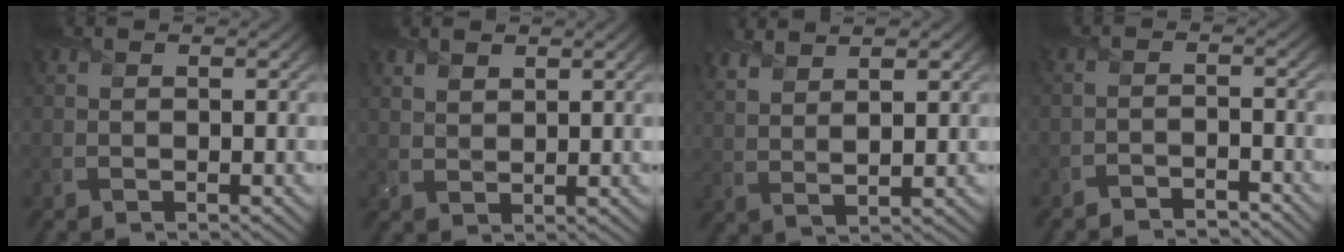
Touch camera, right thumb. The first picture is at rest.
{"total": 2.2, "force": [1.8, 1.0, 0.9], "torque": [-0.023, -0.001, 0.043]}
{"total": 6.6, "force": [4.6, 2.0, 4.3], "torque": [-0.086, 0.004, 0.077]}
{"total": 2.9, "force": [-2.7, 0.5, 0.8], "torque": [-0.009, 0.001, -0.047]}